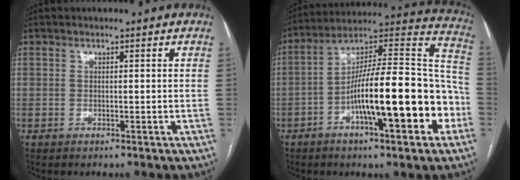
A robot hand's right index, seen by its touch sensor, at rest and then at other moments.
{"total": 22.3, "force": [-6.6, 4.1, 20.9], "torque": [-0.284, 0.030, -0.099]}